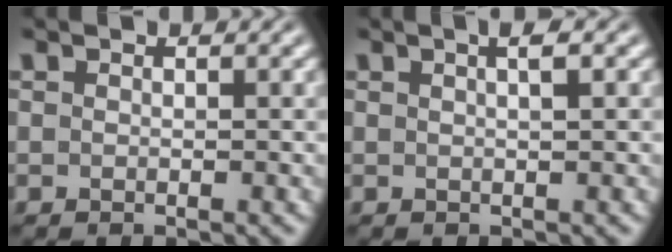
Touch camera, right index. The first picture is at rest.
{"total": 2.1, "force": [0.8, -0.1, 1.9], "torque": [-0.017, 0.009, 0.011]}